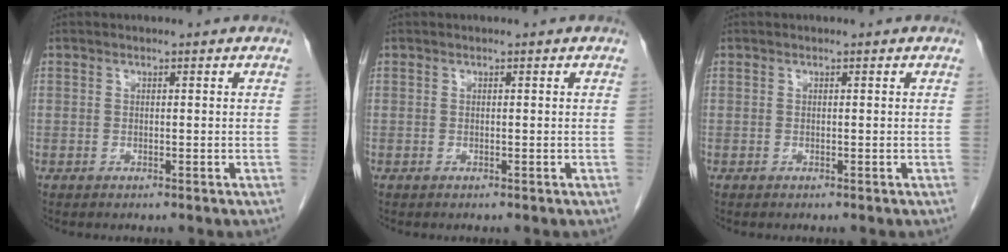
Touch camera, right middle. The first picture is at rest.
{"total": 0.0}
{"total": 0.0}